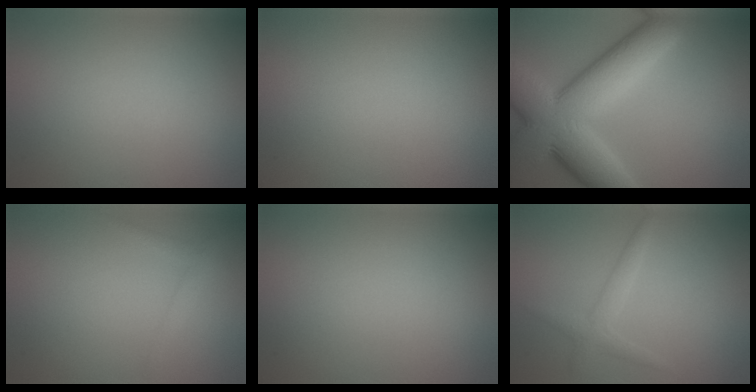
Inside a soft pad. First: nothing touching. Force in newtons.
{"total": 0.0}
{"total": 12.5, "press": 12.5, "slide": 0.4}
{"total": 1.2, "press": 1.2, "slide": 0.1}
{"total": 0.0}
{"total": 1.8, "press": 1.8, "slide": 0.0}